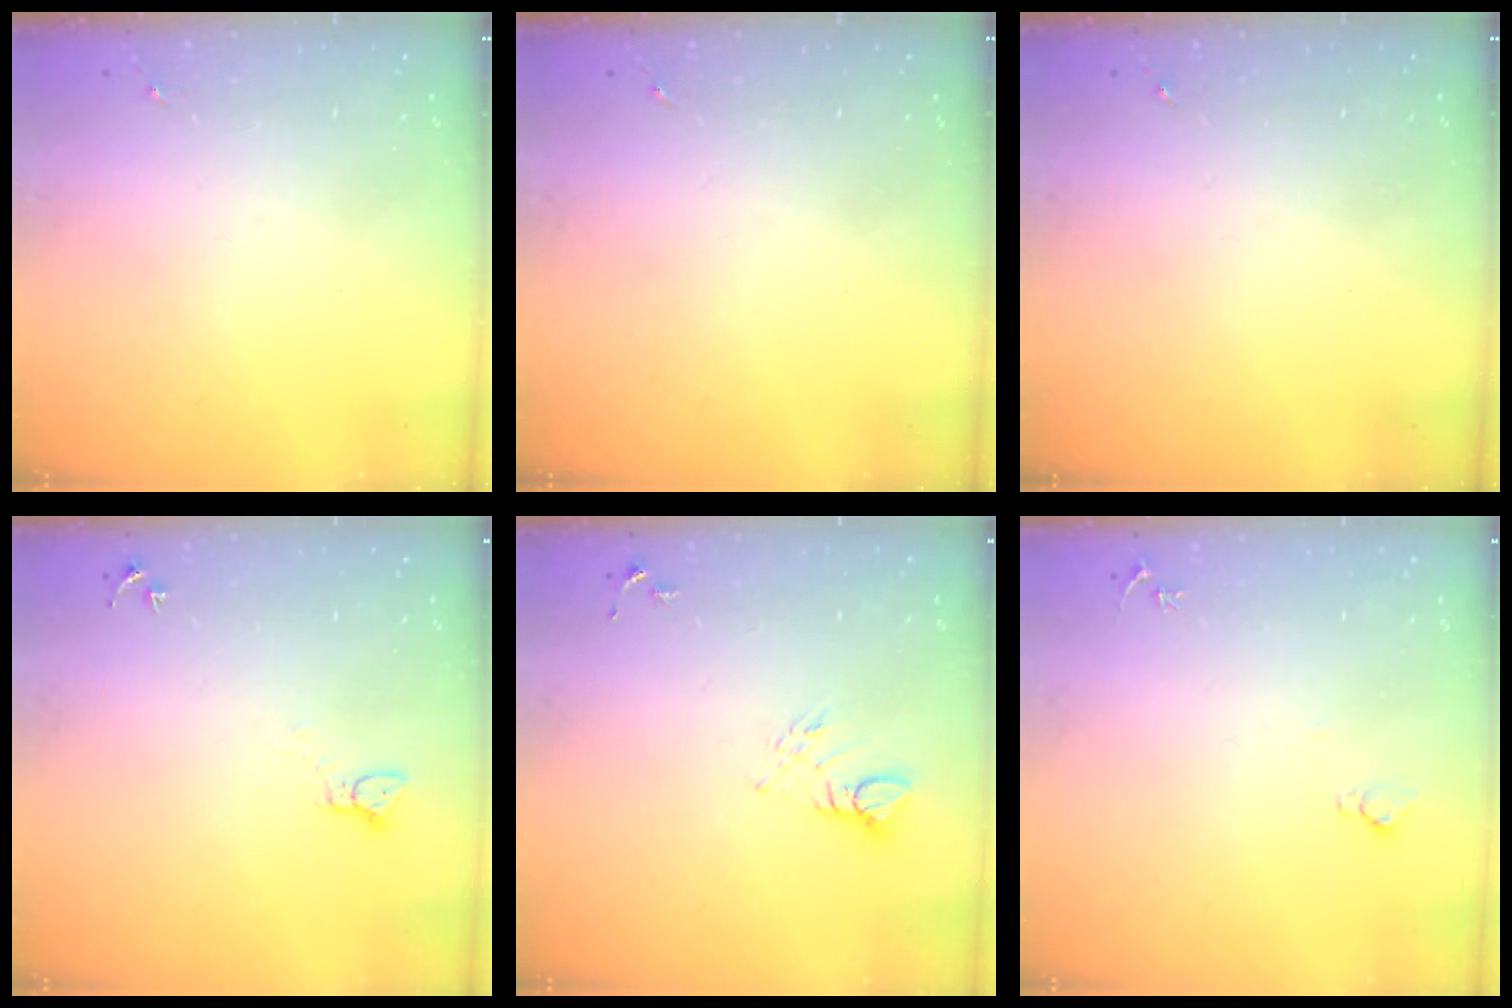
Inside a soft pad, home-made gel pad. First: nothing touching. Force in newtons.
{"total": 0.0}
{"total": 0.0}
{"total": 2.3, "press": 2.3, "slide": 0.3}
{"total": 4.6, "press": 4.6, "slide": 0.2}
{"total": 4.4, "press": 4.4, "slide": 0.4}